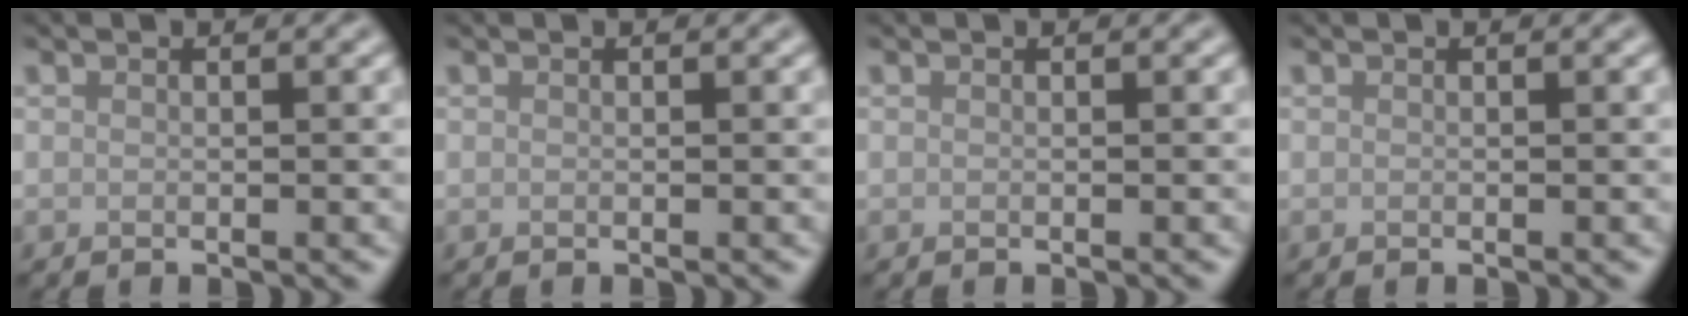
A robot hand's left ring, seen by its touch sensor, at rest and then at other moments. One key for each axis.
{"total": 0.0}
{"total": 0.0}
{"total": 0.0}